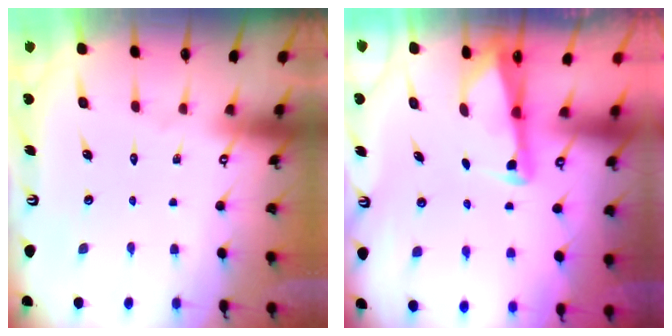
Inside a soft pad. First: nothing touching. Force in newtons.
{"total": 2.5, "press": 2.5, "slide": 0.1}